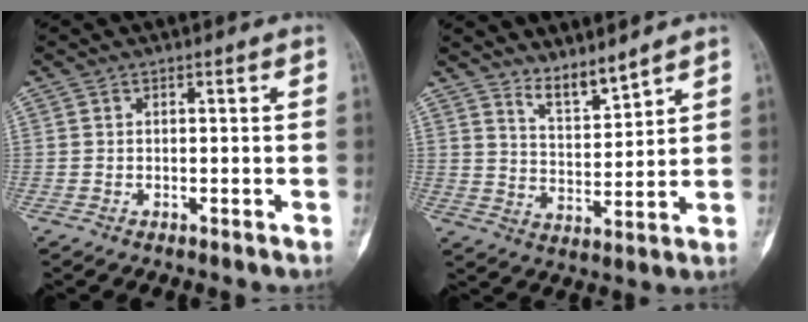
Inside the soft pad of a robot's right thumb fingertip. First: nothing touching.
{"total": 5.7, "force": [5.2, 1.0, 2.2], "torque": [-0.032, -0.054, 0.104]}